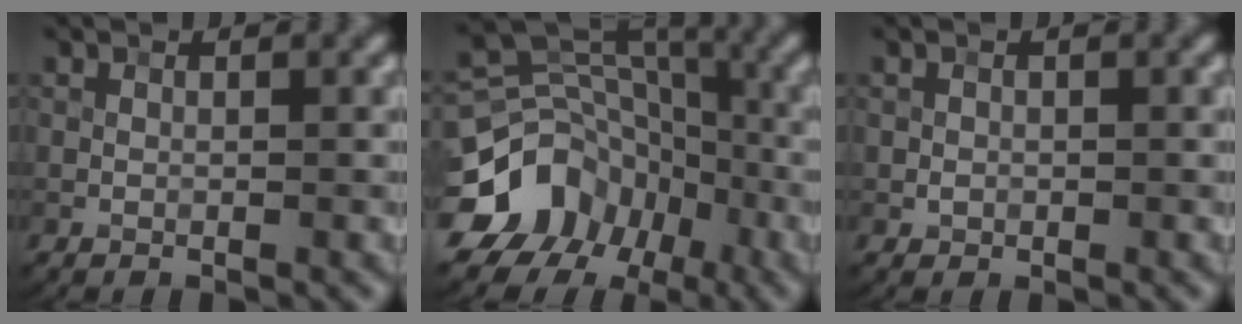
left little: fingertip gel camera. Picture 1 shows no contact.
{"total": 12.3, "force": [-5.8, 9.8, 4.5], "torque": [-0.091, 0.001, -0.111]}
{"total": 0.6, "force": [0.0, 0.6, 0.2], "torque": [-0.001, -0.003, 0.003]}